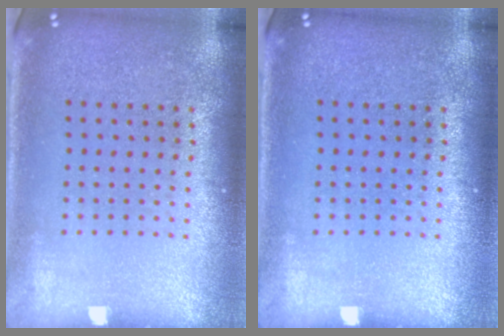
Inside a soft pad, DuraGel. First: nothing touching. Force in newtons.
{"total": 0.0}